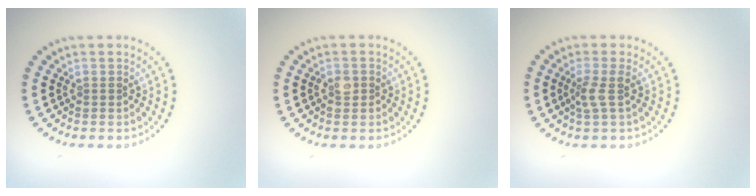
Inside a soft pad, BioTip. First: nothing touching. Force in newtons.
{"total": 1.4, "press": 1.4, "slide": 0.4}
{"total": 1.8, "press": 1.4, "slide": 1.2}